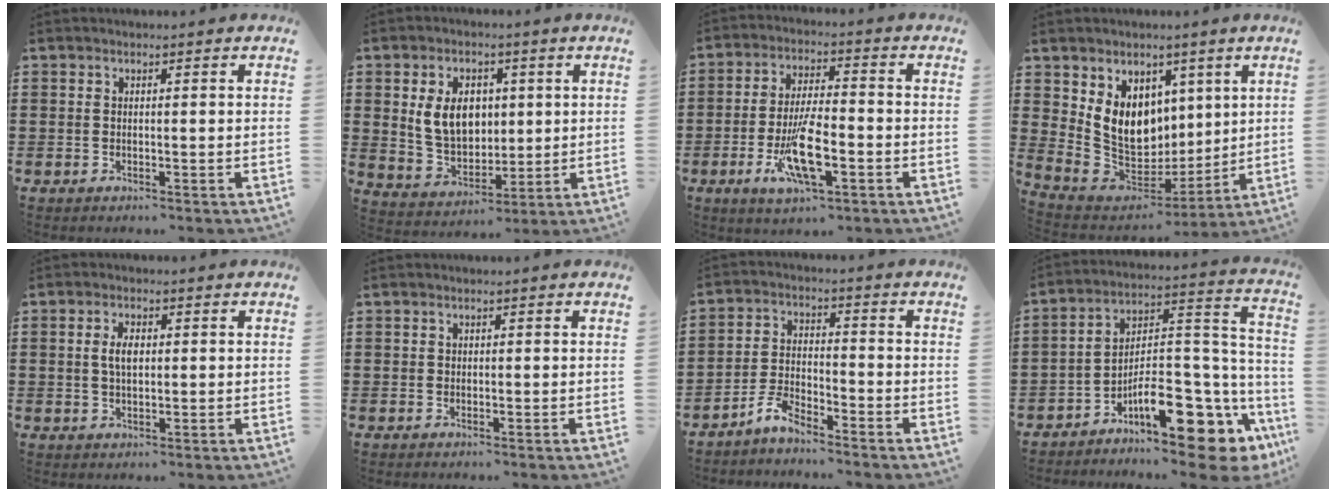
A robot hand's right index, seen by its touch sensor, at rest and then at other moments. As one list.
[{"total": 7.8, "force": [1.6, 5.7, 5.1], "torque": [-0.114, 0.007, 0.024]}, {"total": 10.2, "force": [-3.5, 3.2, 9.0], "torque": [-0.181, -0.012, -0.059]}, {"total": 10.5, "force": [3.5, 8.5, 5.1], "torque": [-0.124, -0.021, 0.075]}, {"total": 3.1, "force": [0.5, 1.1, 2.8], "torque": [-0.056, 0.006, 0.007]}, {"total": 0.0}, {"total": 4.4, "force": [-4.0, 0.5, 1.6], "torque": [-0.049, 0.004, -0.086]}, {"total": 13.0, "force": [-8.1, 4.5, 9.1], "torque": [-0.123, 0.011, -0.135]}]